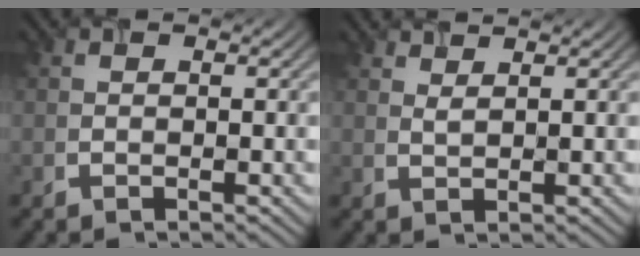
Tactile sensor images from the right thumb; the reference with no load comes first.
{"total": 1.8, "force": [1.7, 0.1, 0.7], "torque": [-0.009, 0.002, 0.035]}